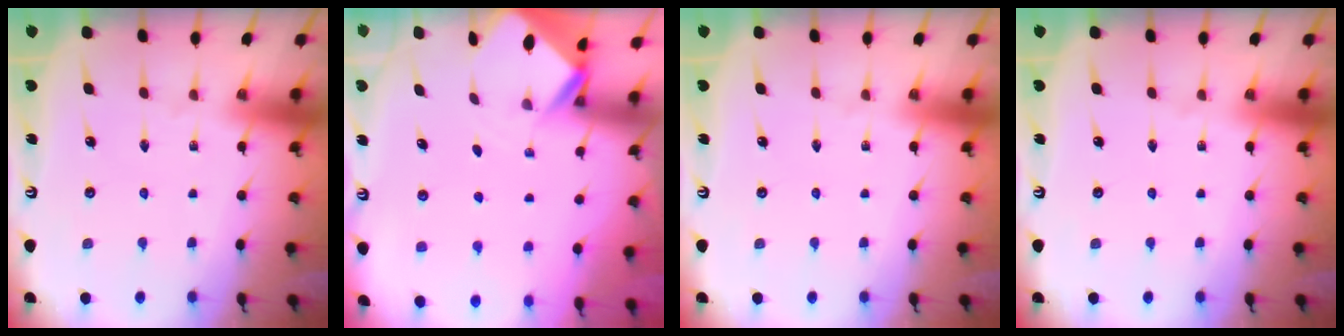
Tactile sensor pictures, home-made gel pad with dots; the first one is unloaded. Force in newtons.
{"total": 2.7, "press": 2.7, "slide": 0.2}
{"total": 0.0}
{"total": 0.0}